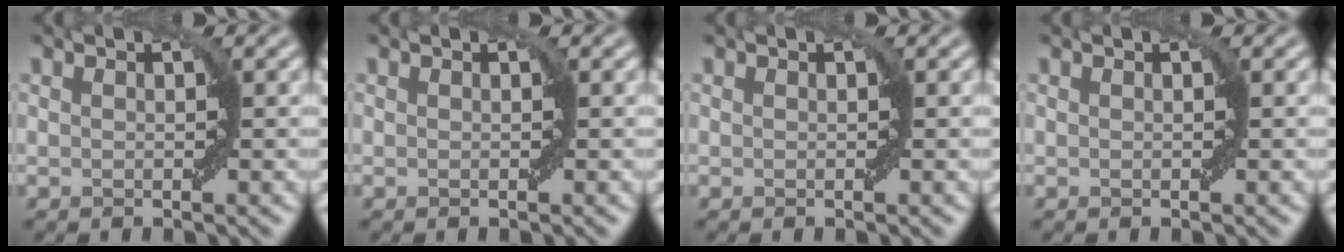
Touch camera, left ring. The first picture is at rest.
{"total": 0.0}
{"total": 0.0}
{"total": 0.0}